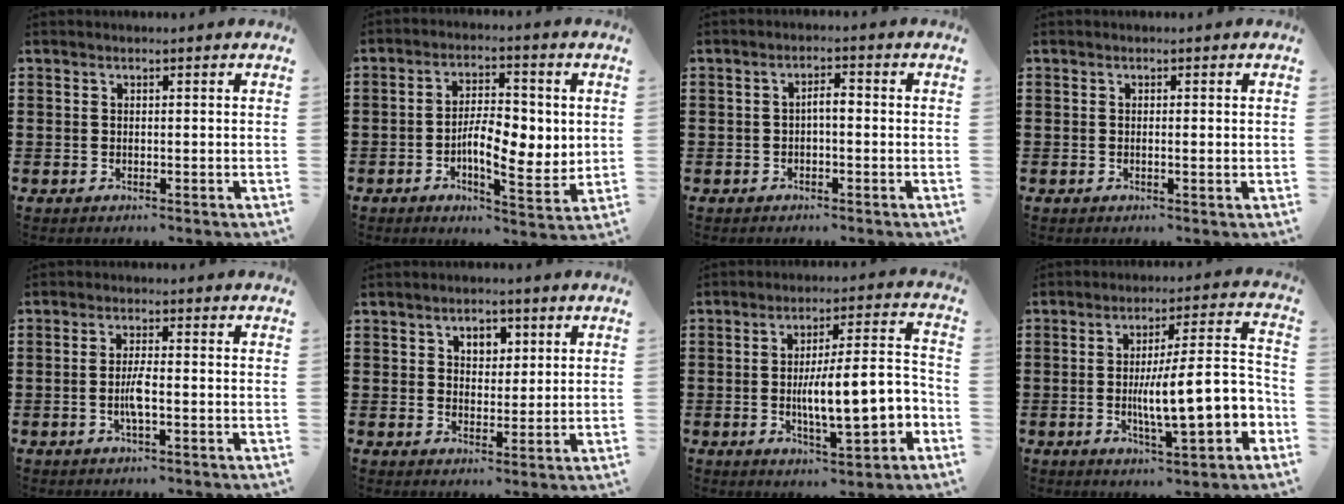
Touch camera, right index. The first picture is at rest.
{"total": 8.2, "force": [-0.5, 3.8, 7.2], "torque": [-0.120, 0.004, -0.014]}
{"total": 2.2, "force": [-0.6, 0.6, 2.0], "torque": [-0.038, 0.004, -0.013]}
{"total": 0.8, "force": [0.0, 0.1, 0.8], "torque": [-0.014, -0.002, 0.000]}
{"total": 3.5, "force": [-1.0, 0.4, 3.3], "torque": [-0.074, -0.006, -0.023]}
{"total": 3.5, "force": [1.6, 2.4, 1.9], "torque": [-0.038, 0.009, 0.025]}
{"total": 12.5, "force": [-2.9, 3.9, 11.5], "torque": [-0.165, -0.008, -0.052]}
{"total": 13.9, "force": [-3.2, 3.5, 13.0], "torque": [-0.190, -0.009, -0.058]}